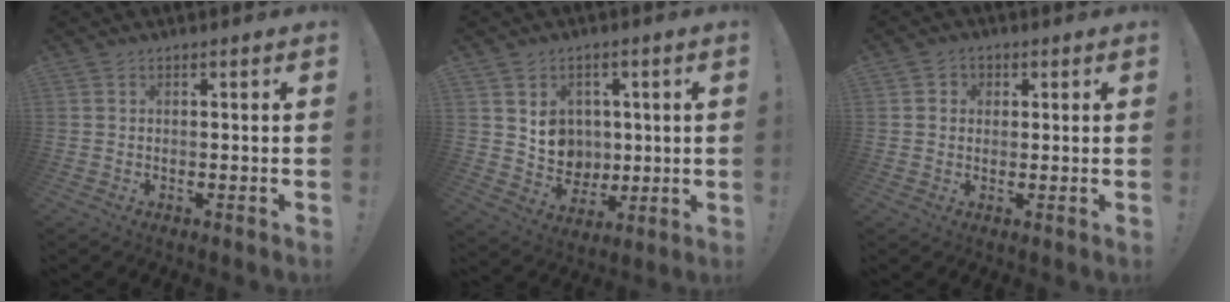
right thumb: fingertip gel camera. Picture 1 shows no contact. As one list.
[{"total": 8.9, "force": [2.6, 8.1, 2.6], "torque": [-0.031, -0.024, 0.060]}, {"total": 3.1, "force": [0.3, 3.0, 0.7], "torque": [-0.004, 0.002, 0.004]}]